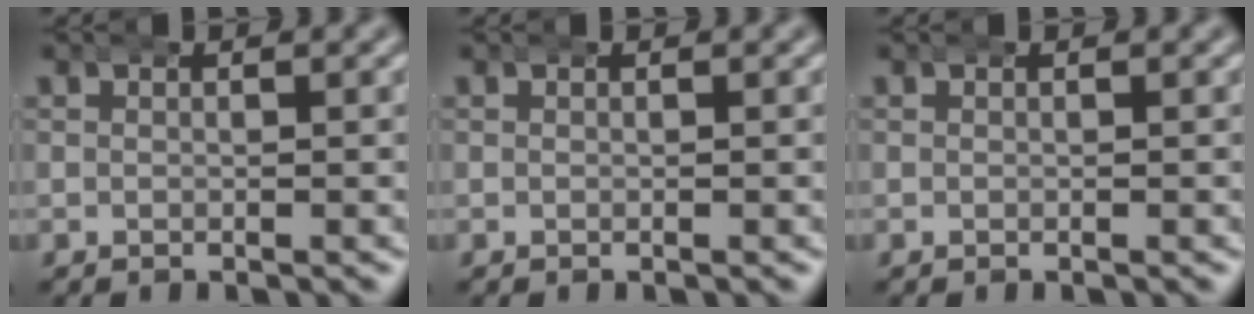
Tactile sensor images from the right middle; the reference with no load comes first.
{"total": 0.0}
{"total": 0.0}